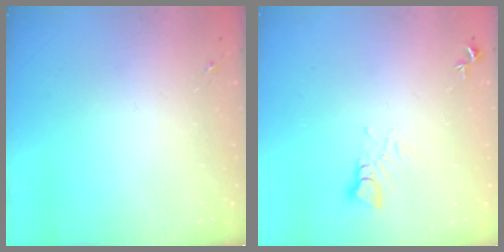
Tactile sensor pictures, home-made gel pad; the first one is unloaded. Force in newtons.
{"total": 3.5, "press": 3.5, "slide": 0.3}